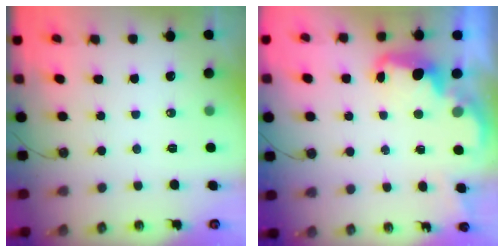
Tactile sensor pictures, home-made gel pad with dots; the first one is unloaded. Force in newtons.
{"total": 2.6, "press": 2.5, "slide": 0.7}